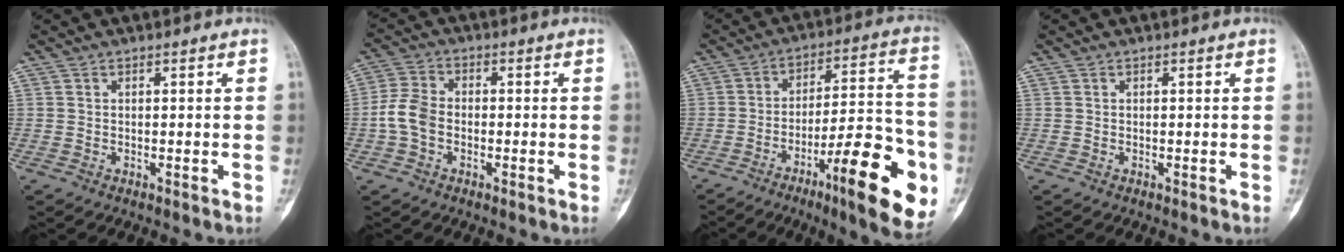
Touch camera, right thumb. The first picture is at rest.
{"total": 6.2, "force": [-1.4, 4.4, 4.0], "torque": [-0.084, 0.019, -0.036]}
{"total": 21.1, "force": [-8.8, 5.0, 18.5], "torque": [-0.241, 0.042, -0.125]}
{"total": 0.0}